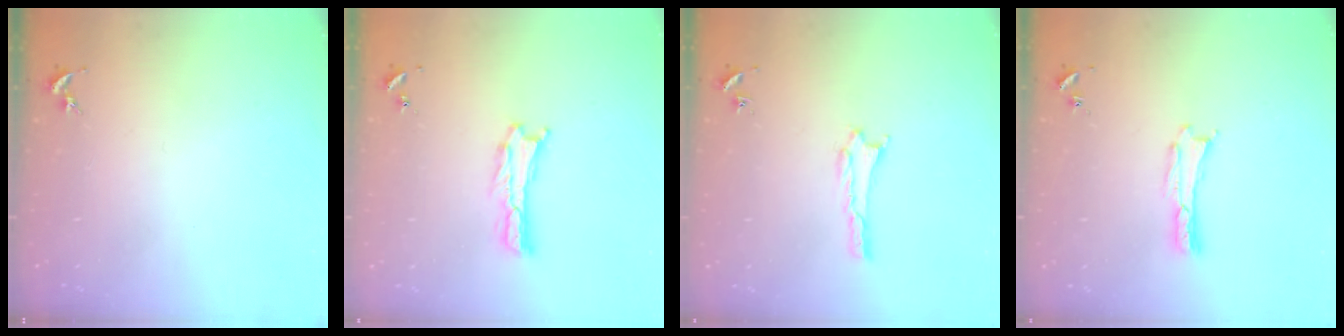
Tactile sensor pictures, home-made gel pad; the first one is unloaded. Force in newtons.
{"total": 0.6, "press": 0.5, "slide": 0.2}
{"total": 0.9, "press": 0.8, "slide": 0.1}
{"total": 0.0}